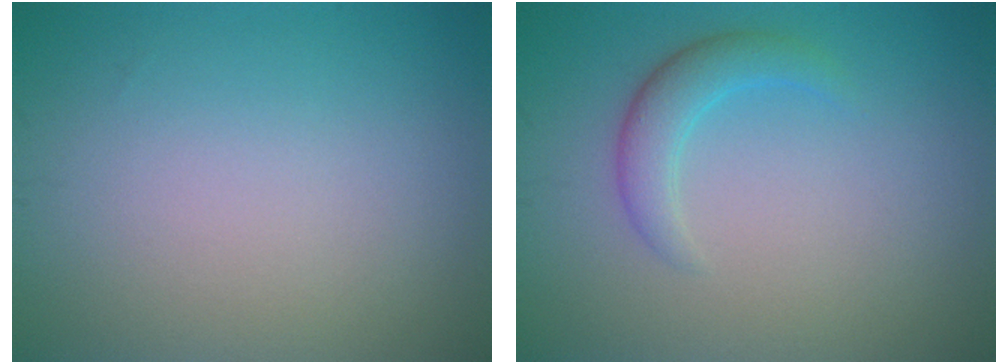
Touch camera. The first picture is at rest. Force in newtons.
{"total": 2.5, "press": 2.5, "slide": 0.0}